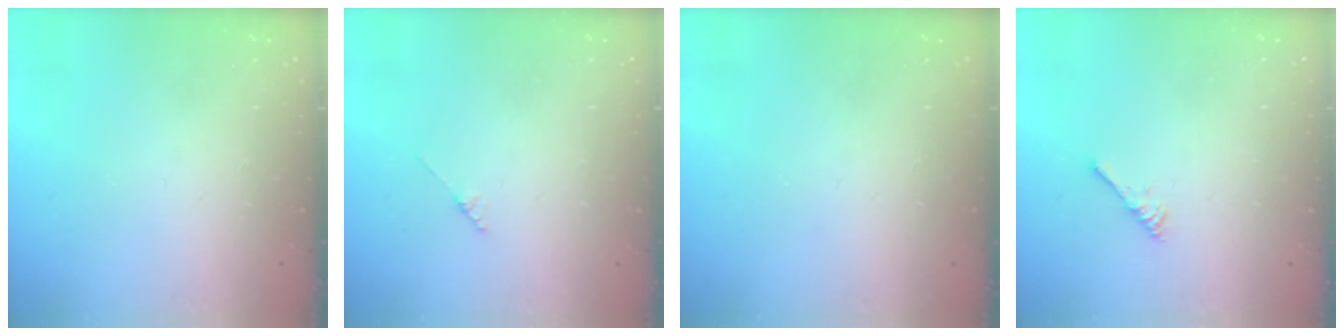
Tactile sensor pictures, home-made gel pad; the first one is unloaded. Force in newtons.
{"total": 1.8, "press": 1.7, "slide": 0.3}
{"total": 0.0}
{"total": 2.9, "press": 2.9, "slide": 0.5}